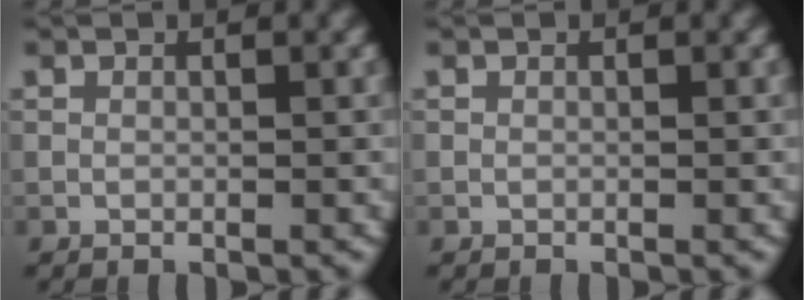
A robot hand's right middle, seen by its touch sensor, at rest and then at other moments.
{"total": 0.0}